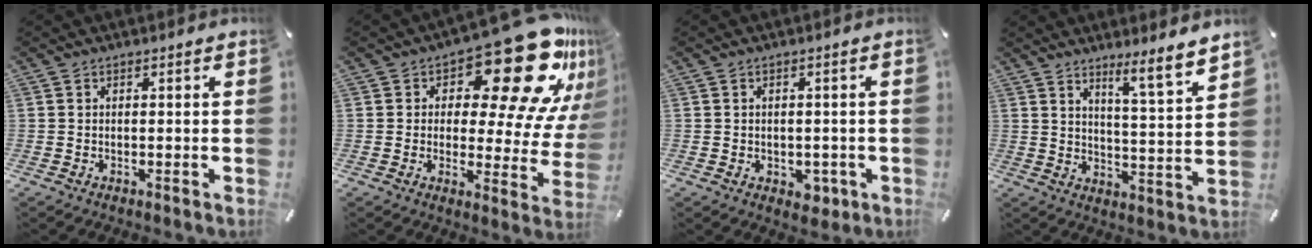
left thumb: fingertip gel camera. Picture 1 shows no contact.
{"total": 24.5, "force": [14.2, 9.6, 17.6], "torque": [-0.228, -0.104, 0.230]}
{"total": 3.5, "force": [-1.0, 2.8, 1.9], "torque": [-0.011, 0.000, -0.018]}
{"total": 8.0, "force": [6.9, 0.3, 4.2], "torque": [-0.061, -0.055, 0.115]}